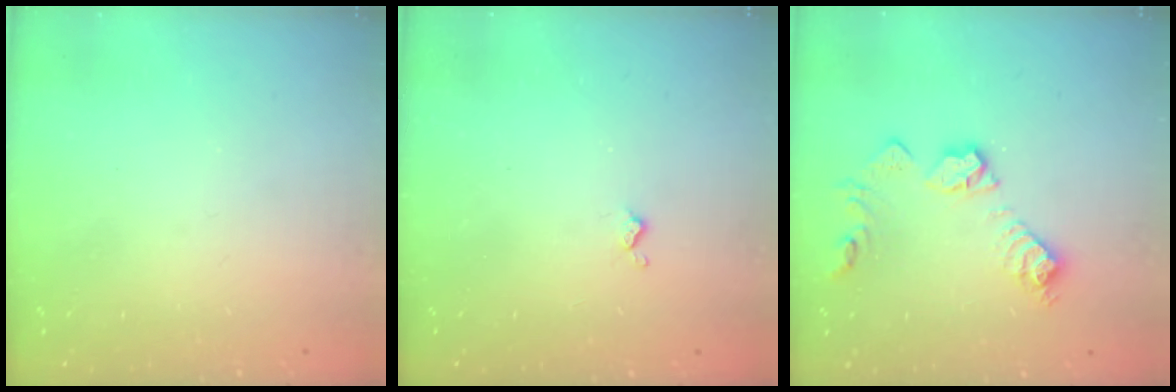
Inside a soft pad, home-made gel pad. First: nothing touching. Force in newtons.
{"total": 3.0, "press": 2.9, "slide": 0.4}
{"total": 11.6, "press": 11.6, "slide": 0.3}